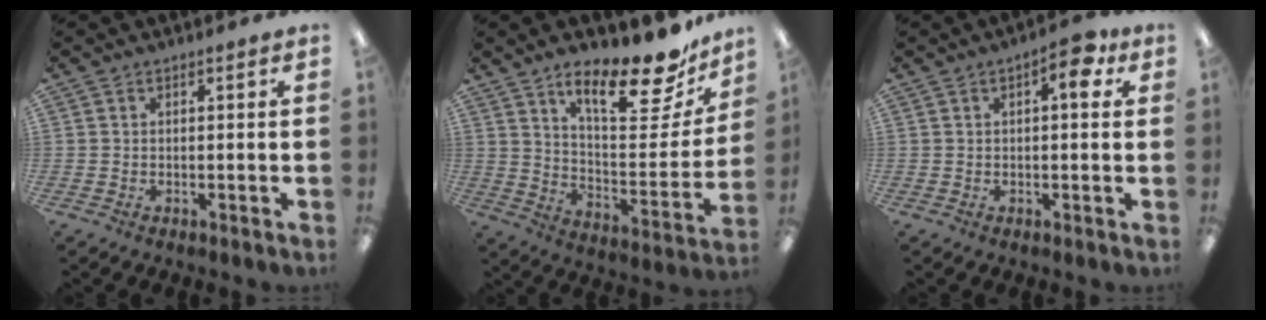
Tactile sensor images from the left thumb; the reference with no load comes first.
{"total": 20.0, "force": [14.8, 6.0, 12.1], "torque": [-0.175, -0.111, 0.241]}
{"total": 6.3, "force": [2.5, 2.4, 5.3], "torque": [-0.066, -0.006, 0.033]}